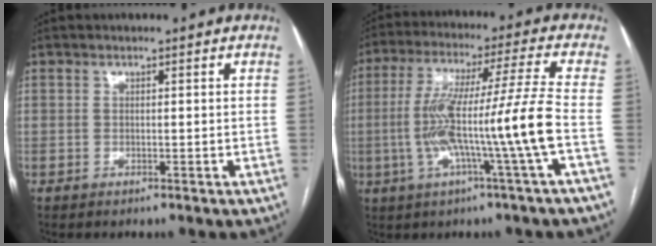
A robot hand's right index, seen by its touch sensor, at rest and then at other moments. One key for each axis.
{"total": 14.2, "fx": -3.2, "fy": -2.0, "fz": 13.7, "tx": -0.255, "ty": 0.009, "tz": -0.062}